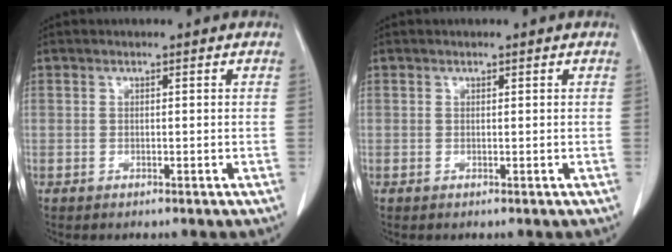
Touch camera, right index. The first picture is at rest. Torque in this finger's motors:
{"motor_torque": [0.00, -0.01, 0.04, 0.01]}